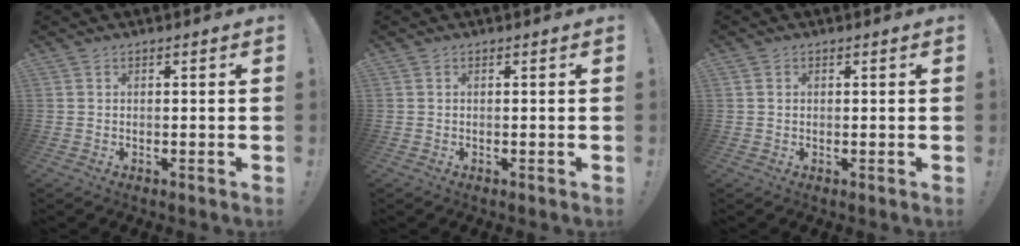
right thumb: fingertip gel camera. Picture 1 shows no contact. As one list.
[{"total": 0.0}, {"total": 0.8, "force": [0.2, 0.7, 0.3], "torque": [-0.006, 0.004, 0.005]}]